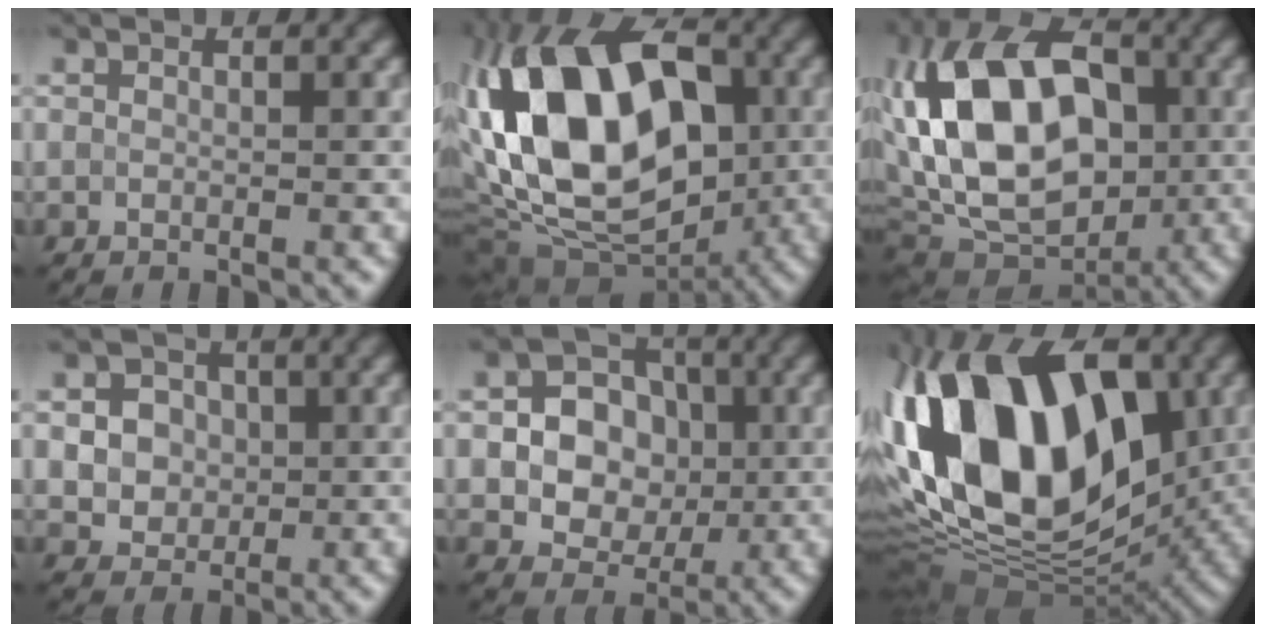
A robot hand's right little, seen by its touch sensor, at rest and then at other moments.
{"total": 17.5, "force": [0.2, 11.0, 13.6], "torque": [-0.242, 0.041, -0.029]}
{"total": 16.1, "force": [1.1, 10.9, 11.8], "torque": [-0.212, 0.024, 0.012]}
{"total": 5.3, "force": [1.1, 4.6, 2.5], "torque": [-0.043, 0.021, 0.011]}
{"total": 7.1, "force": [0.1, 6.0, 3.8], "torque": [-0.043, 0.017, -0.007]}
{"total": 17.7, "force": [2.4, 10.8, 13.7], "torque": [-0.263, 0.027, 0.022]}